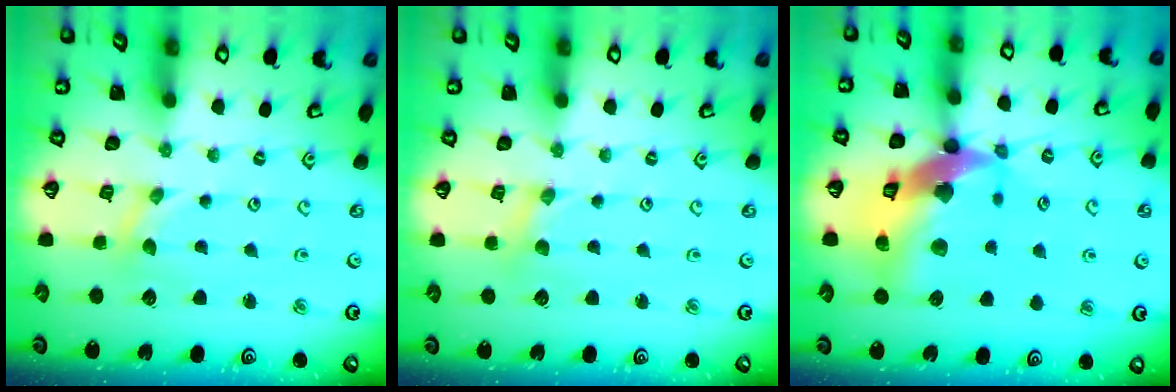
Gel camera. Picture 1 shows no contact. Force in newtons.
{"total": 0.8, "press": 0.8, "slide": 0.2}
{"total": 18.4, "press": 18.2, "slide": 2.4}